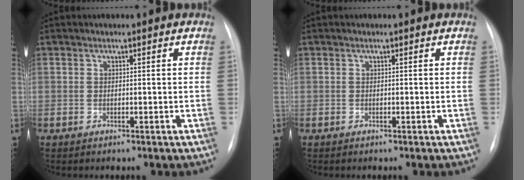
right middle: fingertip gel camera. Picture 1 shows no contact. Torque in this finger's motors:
{"motor_torque": [-0.34, -0.05, 0.00, 0.00]}